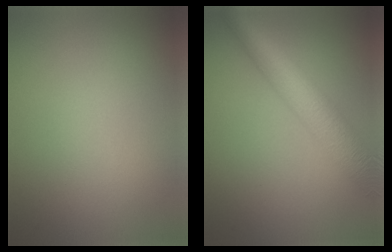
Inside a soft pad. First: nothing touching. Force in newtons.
{"total": 8.0, "press": 8.0, "slide": 0.3}